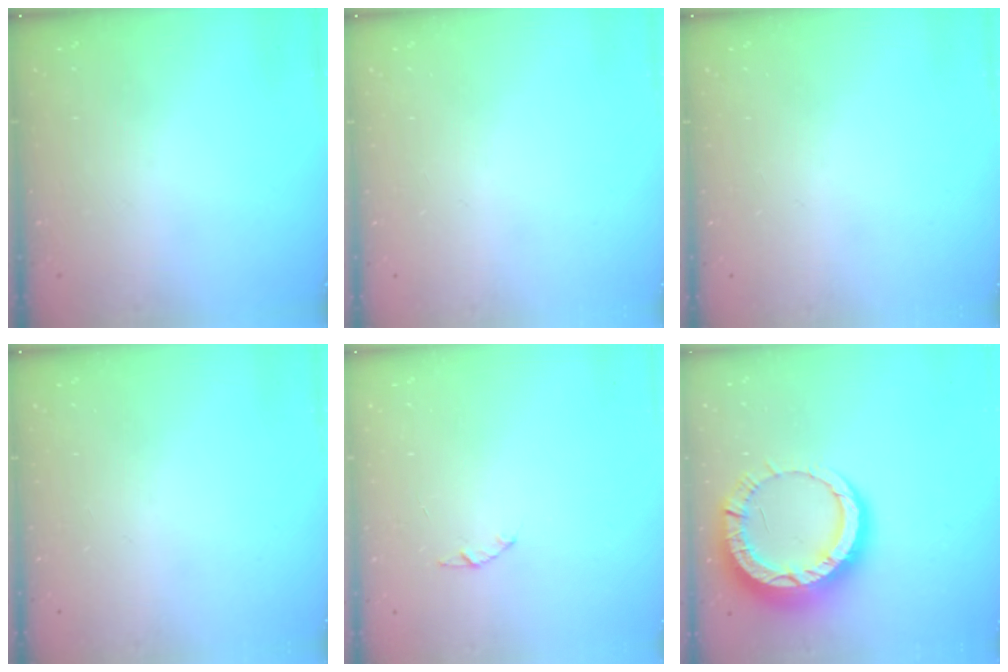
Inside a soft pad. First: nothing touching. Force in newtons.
{"total": 0.0}
{"total": 0.0}
{"total": 0.0}
{"total": 1.0, "press": 0.9, "slide": 0.3}
{"total": 13.8, "press": 13.7, "slide": 1.3}